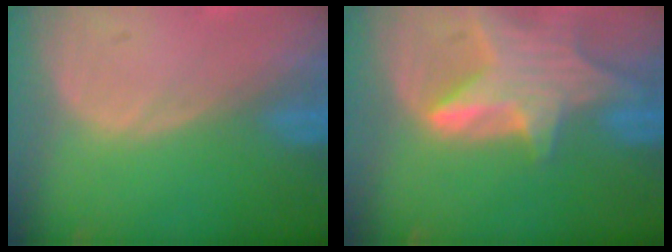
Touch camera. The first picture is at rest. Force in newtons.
{"total": 8.2, "press": 7.3, "slide": 3.7}